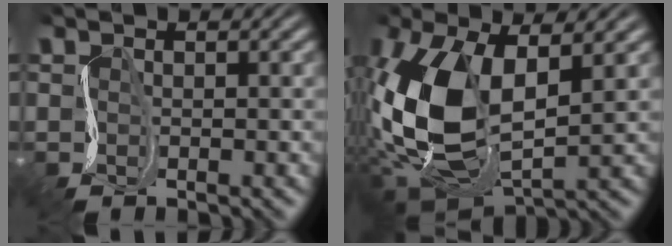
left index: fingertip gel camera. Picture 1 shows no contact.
{"total": 11.7, "force": [-0.4, 6.7, 9.6], "torque": [-0.218, -0.016, -0.009]}